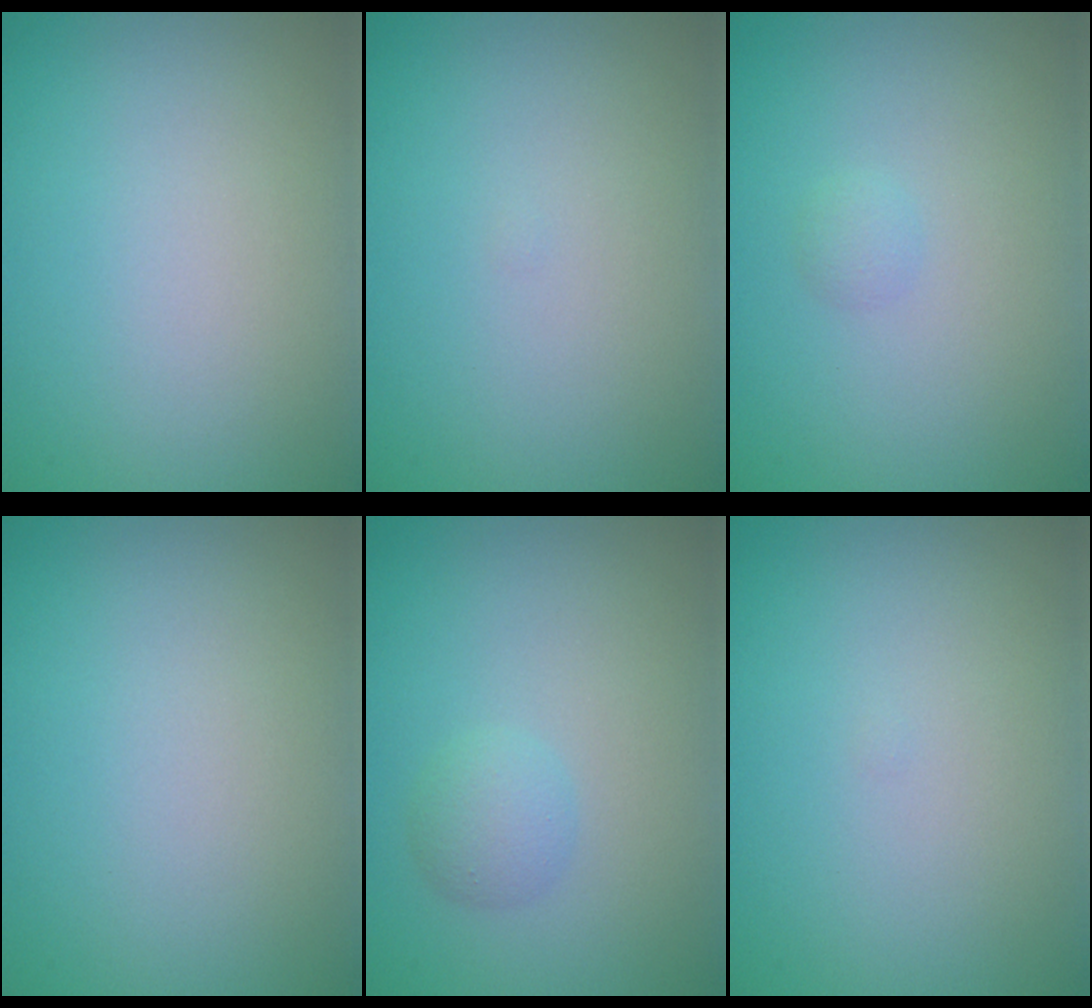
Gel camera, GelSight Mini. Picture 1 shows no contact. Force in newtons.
{"total": 0.0}
{"total": 0.7, "press": 0.7, "slide": 0.1}
{"total": 0.0}
{"total": 1.7, "press": 1.7, "slide": 0.0}
{"total": 0.0}